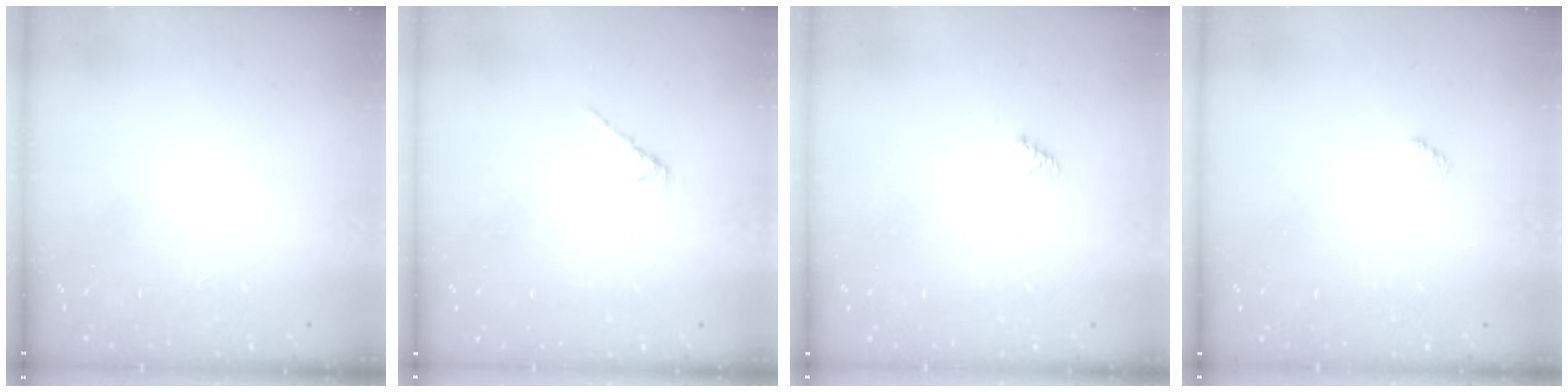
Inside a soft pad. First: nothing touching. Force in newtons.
{"total": 1.6, "press": 1.5, "slide": 0.5}
{"total": 1.1, "press": 1.1, "slide": 0.3}
{"total": 1.9, "press": 1.9, "slide": 0.4}